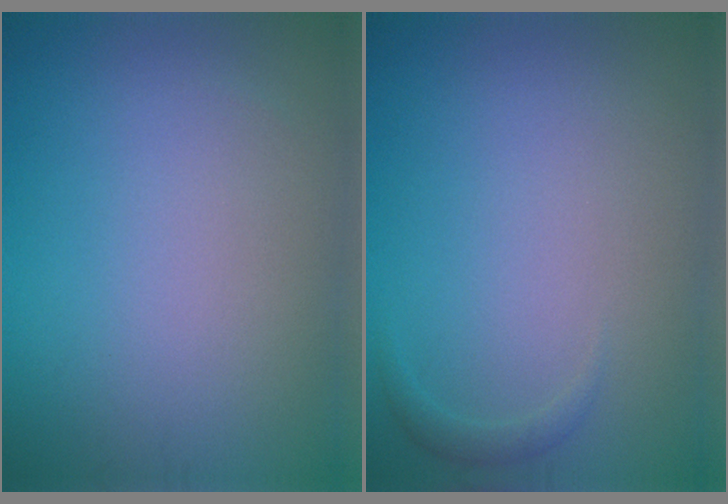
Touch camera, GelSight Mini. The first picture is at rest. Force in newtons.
{"total": 0.8, "press": 0.8, "slide": 0.1}